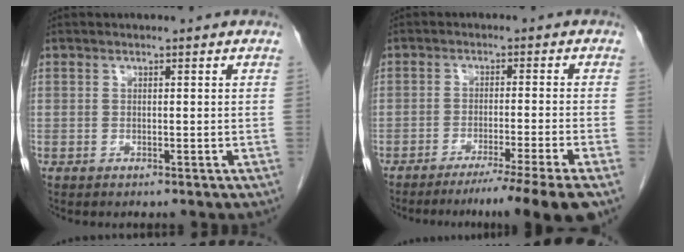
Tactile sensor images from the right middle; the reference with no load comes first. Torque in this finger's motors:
{"motor_torque": [1.16, -0.98, 0.10, 0.08]}